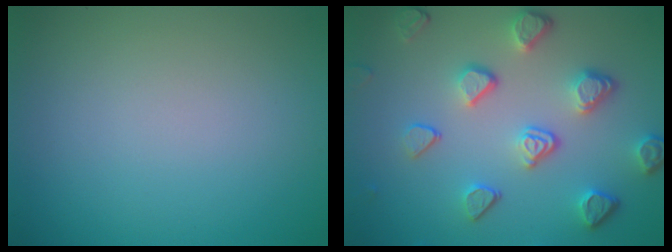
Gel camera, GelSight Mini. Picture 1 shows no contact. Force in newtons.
{"total": 5.0, "press": 3.9, "slide": 3.1}